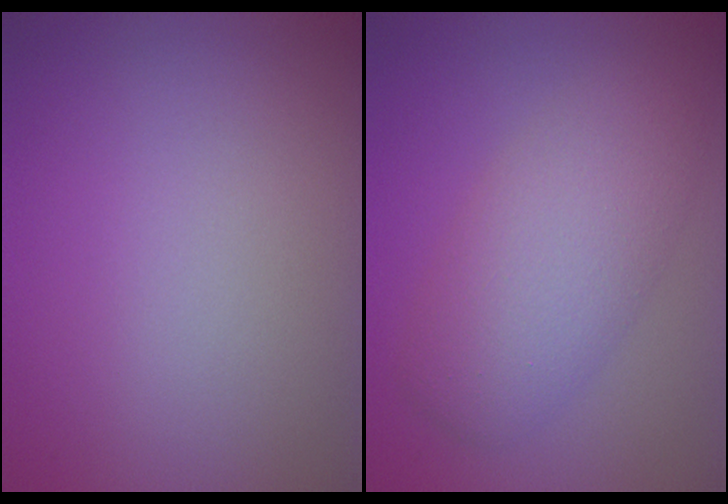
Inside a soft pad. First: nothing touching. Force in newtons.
{"total": 5.4, "press": 5.4, "slide": 0.1}